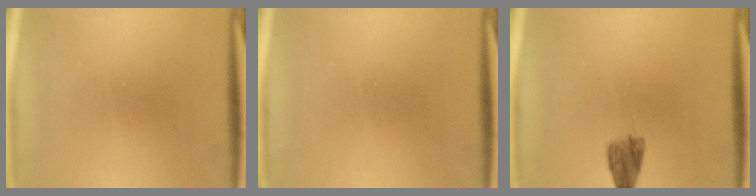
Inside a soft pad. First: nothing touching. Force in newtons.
{"total": 0.0}
{"total": 2.1}